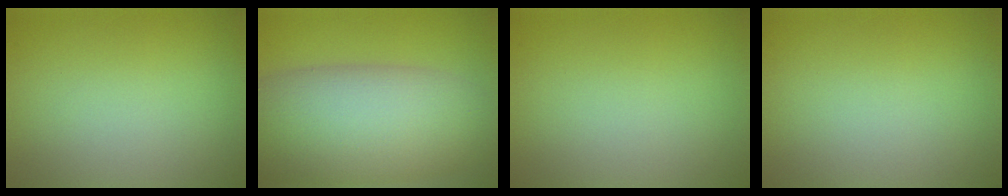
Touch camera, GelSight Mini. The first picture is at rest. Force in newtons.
{"total": 11.6, "press": 11.6, "slide": 0.9}
{"total": 0.0}
{"total": 0.0}